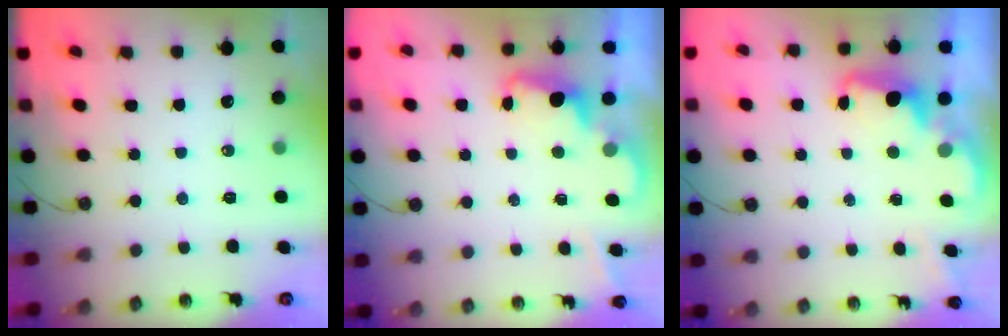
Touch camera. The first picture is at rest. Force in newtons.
{"total": 2.3, "press": 2.2, "slide": 0.6}
{"total": 2.4, "press": 2.3, "slide": 0.5}